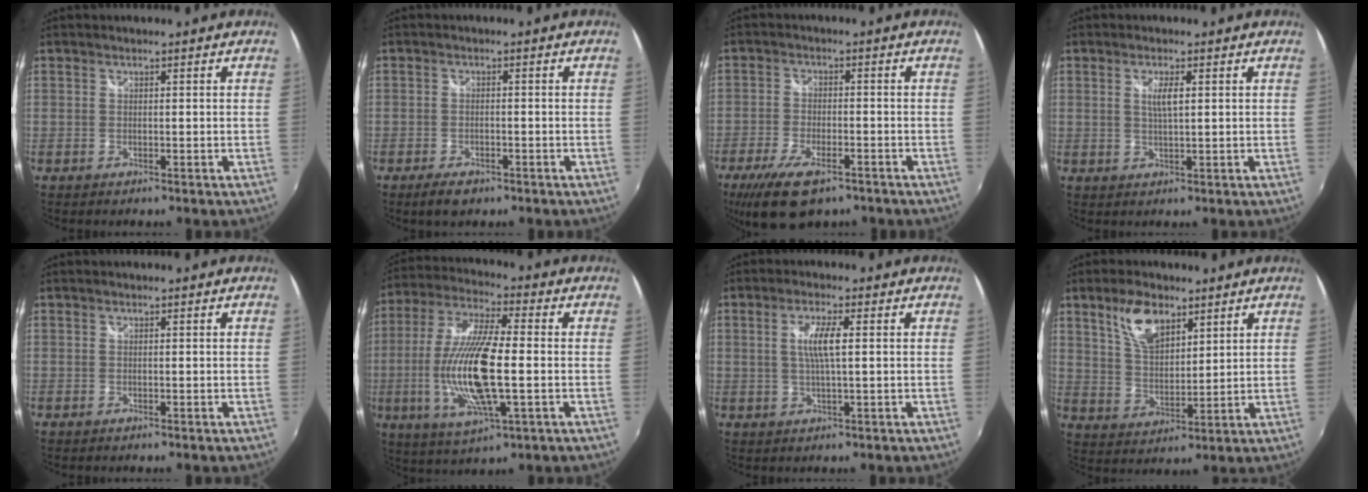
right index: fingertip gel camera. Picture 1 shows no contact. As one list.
[{"total": 4.0, "force": [-2.6, 1.8, 2.4], "torque": [-0.057, -0.011, -0.044]}, {"total": 11.5, "force": [-7.4, 4.5, 7.5], "torque": [-0.173, -0.030, -0.128]}, {"total": 3.2, "force": [0.9, 0.6, 3.0], "torque": [-0.054, -0.003, 0.015]}, {"total": 0.0}, {"total": 17.8, "force": [-2.7, 4.5, 17.0], "torque": [-0.339, -0.014, -0.048]}, {"total": 5.0, "force": [0.7, 0.6, 4.9], "torque": [-0.092, -0.002, 0.014]}, {"total": 9.3, "force": [5.5, 4.6, 6.0], "torque": [-0.110, 0.013, 0.110]}]